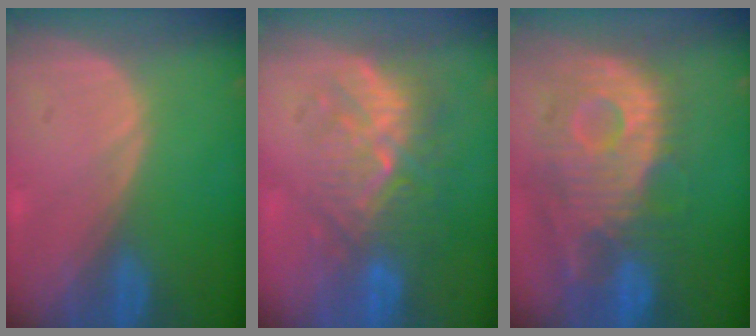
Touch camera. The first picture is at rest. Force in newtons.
{"total": 9.1, "press": 8.8, "slide": 2.4}
{"total": 12.1, "press": 10.8, "slide": 5.4}